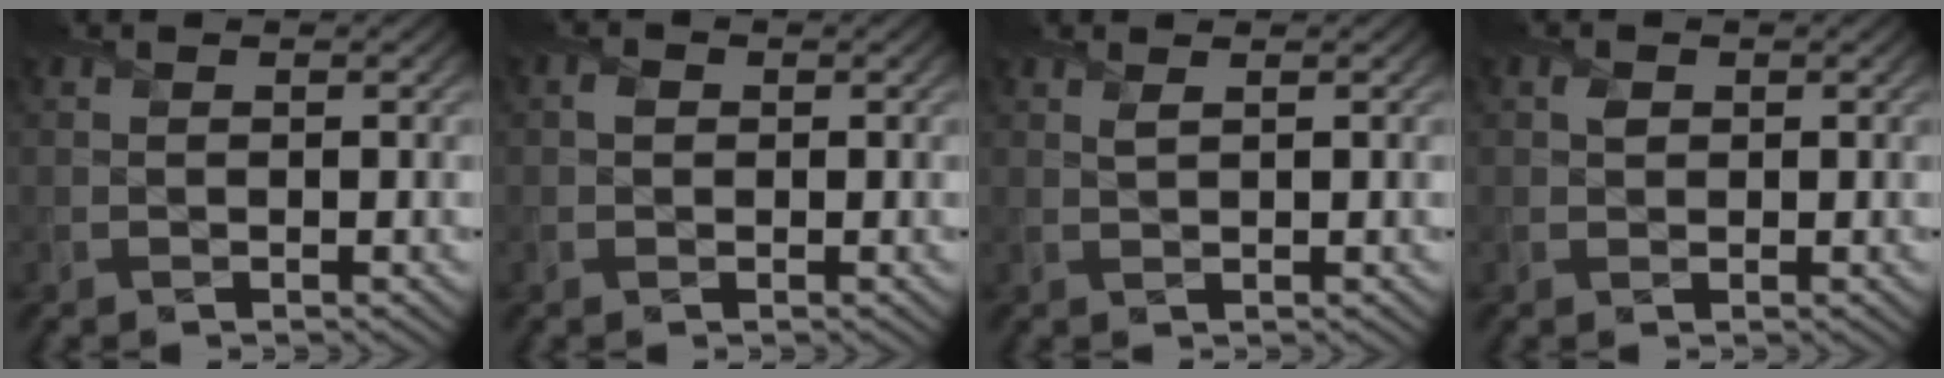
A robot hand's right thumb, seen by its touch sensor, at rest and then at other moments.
{"total": 1.1, "force": [0.0, 1.0, 0.5], "torque": [-0.012, 0.001, -0.004]}
{"total": 0.8, "force": [0.7, 0.2, 0.5], "torque": [-0.015, 0.001, 0.013]}
{"total": 0.9, "force": [0.5, 0.7, 0.4], "torque": [-0.009, 0.002, 0.005]}